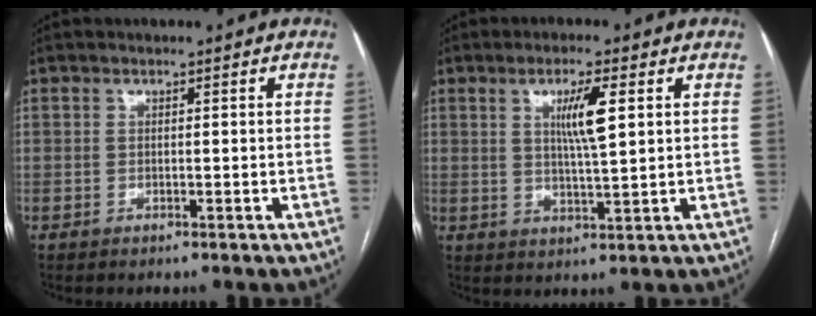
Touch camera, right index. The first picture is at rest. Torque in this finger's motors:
{"motor_torque": [0.30, 0.03, 0.37, 0.09]}